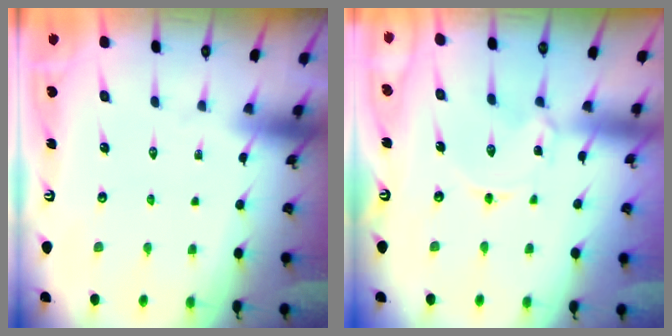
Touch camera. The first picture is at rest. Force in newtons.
{"total": 1.7, "press": 1.7, "slide": 0.2}